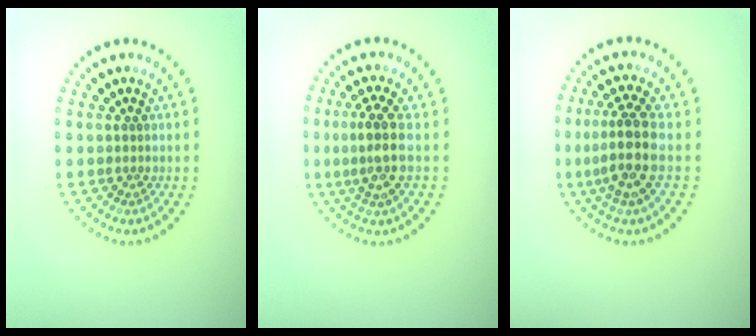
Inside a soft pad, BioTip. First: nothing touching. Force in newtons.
{"total": 3.2, "press": 2.7, "slide": 1.7}
{"total": 3.8, "press": 3.0, "slide": 2.2}